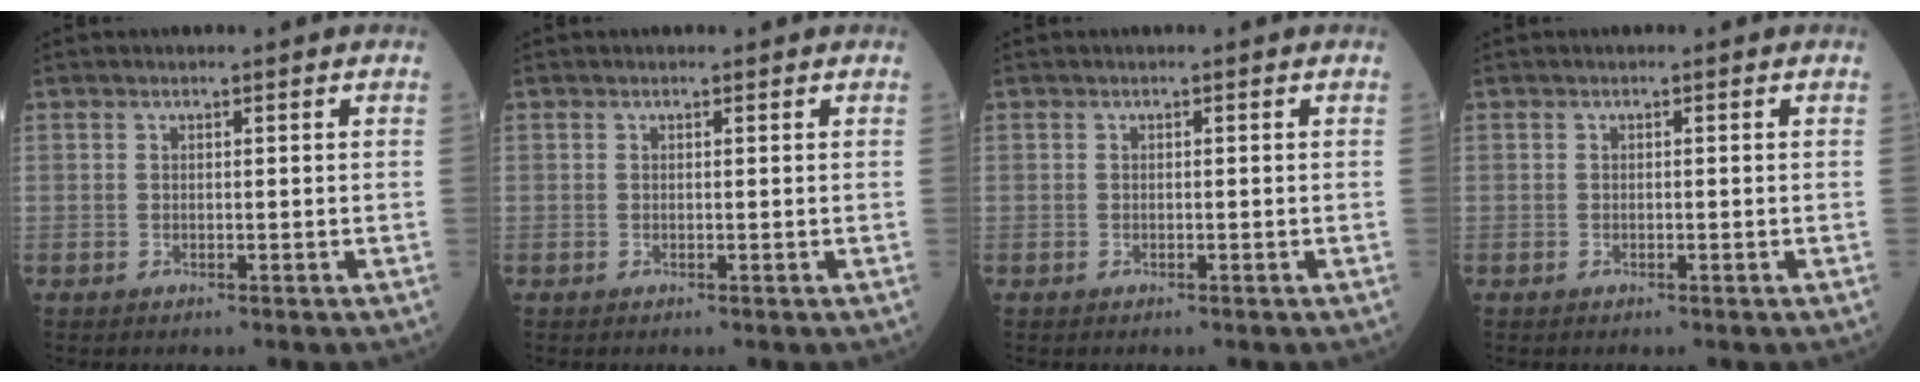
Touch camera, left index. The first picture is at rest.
{"total": 0.0}
{"total": 0.0}
{"total": 0.0}